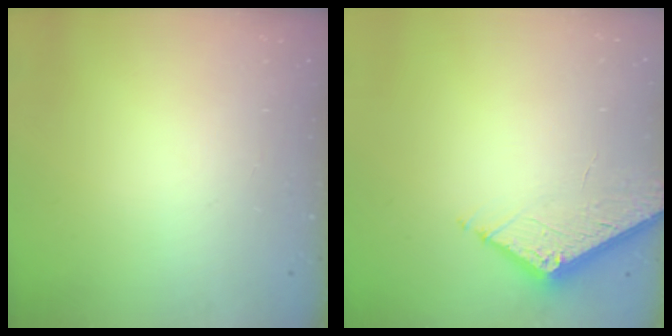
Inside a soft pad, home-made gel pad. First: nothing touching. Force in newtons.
{"total": 5.4, "press": 5.4, "slide": 0.5}